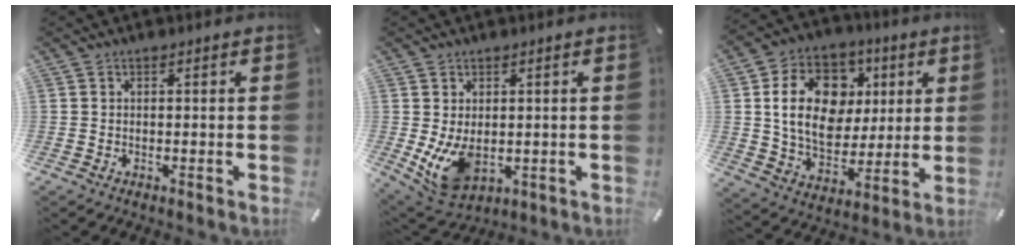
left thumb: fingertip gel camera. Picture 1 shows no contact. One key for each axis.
{"total": 8.4, "fx": 0.1, "fy": 6.1, "fz": 5.8, "tx": -0.121, "ty": -0.011, "tz": 0.006}
{"total": 17.4, "fx": 4.1, "fy": 13.6, "fz": 10.0, "tx": -0.172, "ty": 0.004, "tz": 0.079}